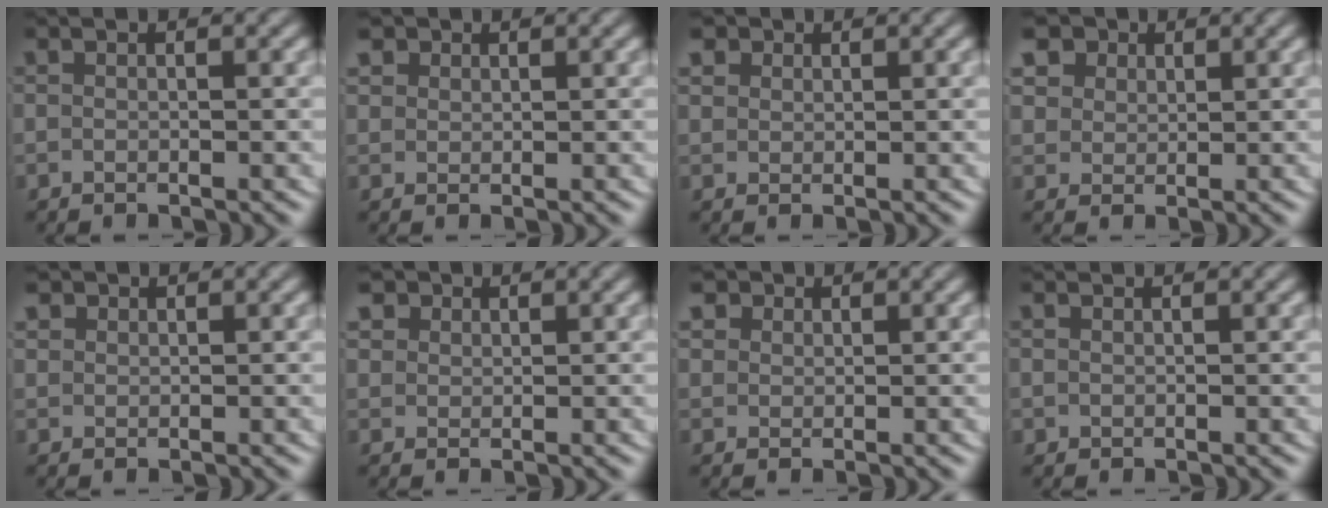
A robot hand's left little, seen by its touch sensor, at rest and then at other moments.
{"total": 1.9, "force": [1.3, 1.3, 0.6], "torque": [-0.023, -0.006, 0.031]}
{"total": 2.1, "force": [1.3, 1.5, 0.7], "torque": [-0.026, -0.006, 0.030]}
{"total": 6.0, "force": [3.2, 4.4, 2.6], "torque": [-0.058, -0.002, 0.054]}
{"total": 1.3, "force": [1.0, 0.8, 0.4], "torque": [-0.016, -0.005, 0.026]}
{"total": 3.0, "force": [1.8, 2.1, 1.0], "torque": [-0.033, -0.006, 0.038]}
{"total": 2.9, "force": [1.8, 2.1, 1.0], "torque": [-0.033, -0.007, 0.036]}
{"total": 0.6, "force": [0.6, 0.1, 0.0], "torque": [0.004, -0.004, 0.018]}